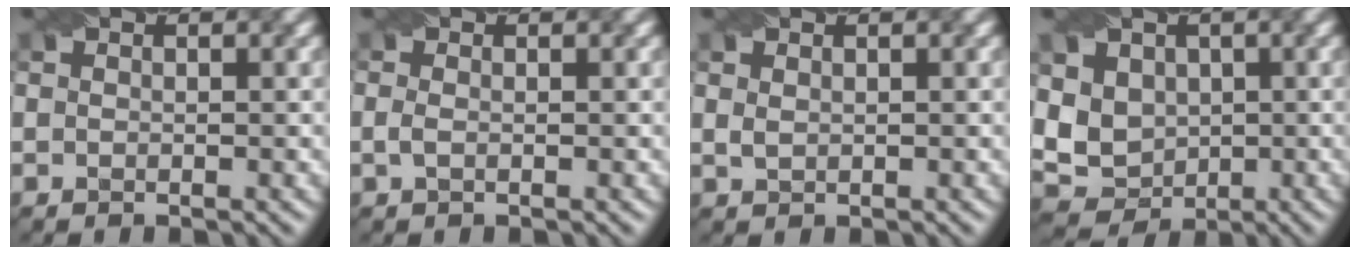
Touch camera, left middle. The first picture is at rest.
{"total": 0.8, "force": [-0.2, 0.4, 0.7], "torque": [-0.023, 0.004, -0.005]}
{"total": 0.8, "force": [0.4, 0.5, 0.6], "torque": [-0.015, 0.003, 0.011]}
{"total": 5.1, "force": [1.4, 4.4, 2.3], "torque": [-0.055, 0.013, 0.024]}